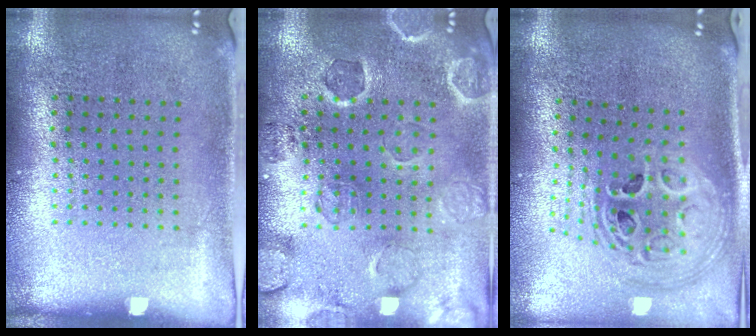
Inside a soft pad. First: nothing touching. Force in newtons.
{"total": 0.6, "press": 0.5, "slide": 0.3}
{"total": 2.6, "press": 1.9, "slide": 1.8}